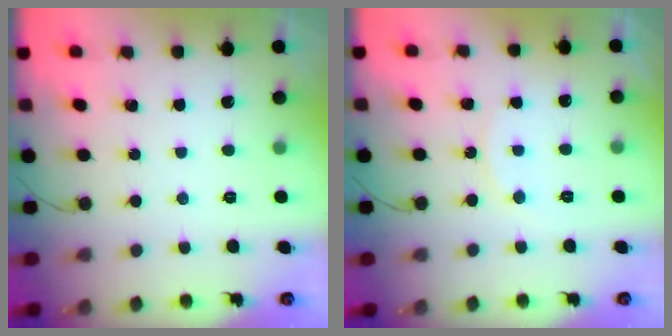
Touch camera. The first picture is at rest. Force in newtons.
{"total": 5.1, "press": 5.1, "slide": 0.2}